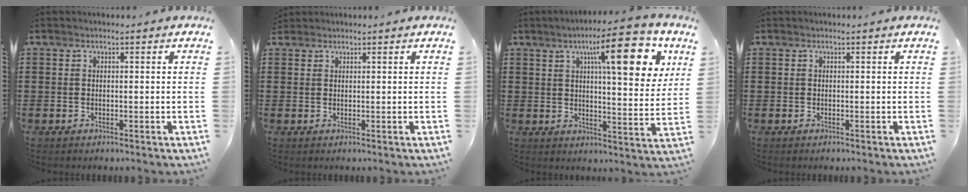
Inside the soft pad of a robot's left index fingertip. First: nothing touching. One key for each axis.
{"total": 0.9, "fx": 0.8, "fy": 0.3, "fz": 0.0, "tx": -0.003, "ty": 0.001, "tz": 0.017}
{"total": 14.0, "fx": 7.1, "fy": 3.5, "fz": 11.6, "tx": -0.171, "ty": -0.017, "tz": 0.104}
{"total": 0.0}